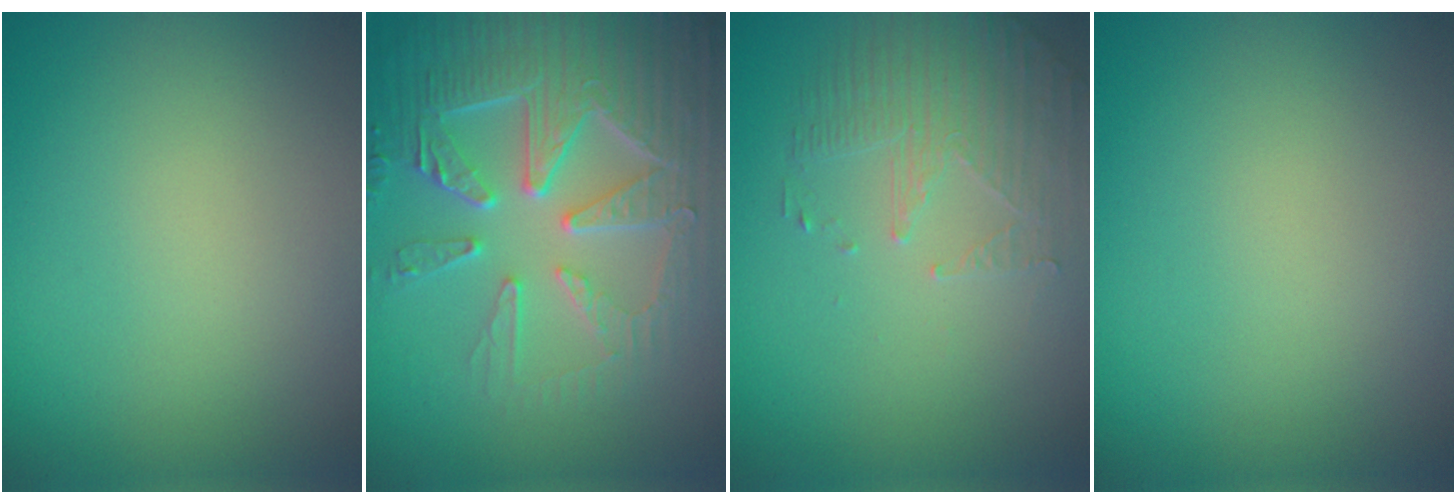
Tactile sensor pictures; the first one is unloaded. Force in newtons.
{"total": 7.7, "press": 6.1, "slide": 4.7}
{"total": 1.9, "press": 1.5, "slide": 1.2}
{"total": 0.0}